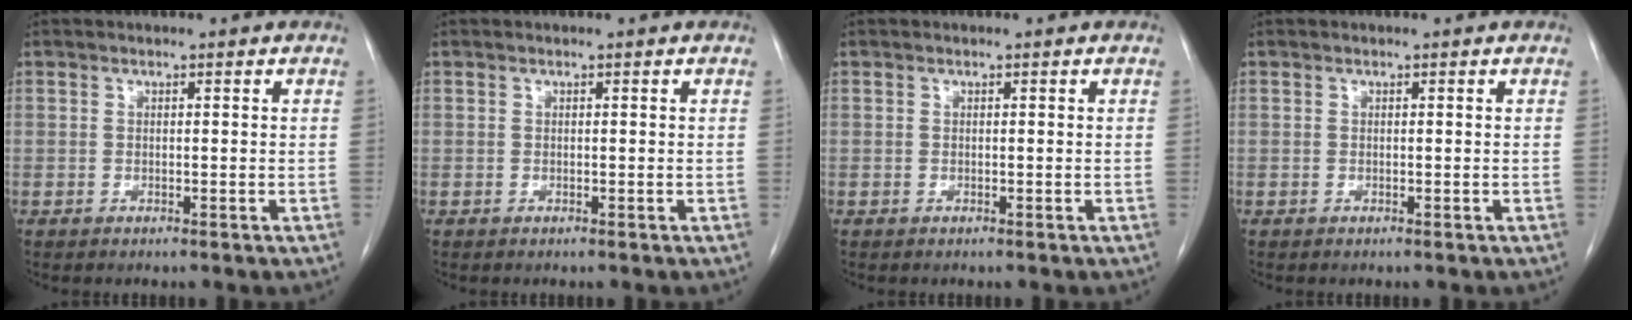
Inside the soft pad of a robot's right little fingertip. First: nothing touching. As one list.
[{"total": 0.0}, {"total": 0.0}, {"total": 0.0}]